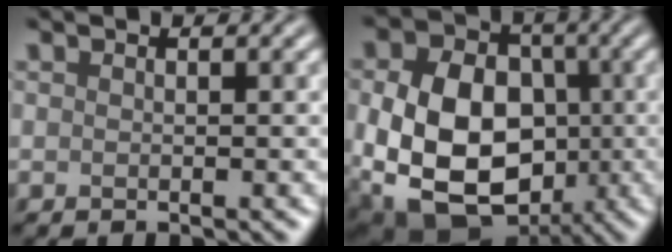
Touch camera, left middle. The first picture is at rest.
{"total": 15.4, "force": [-2.4, 11.9, 9.5], "torque": [-0.173, -0.021, -0.051]}